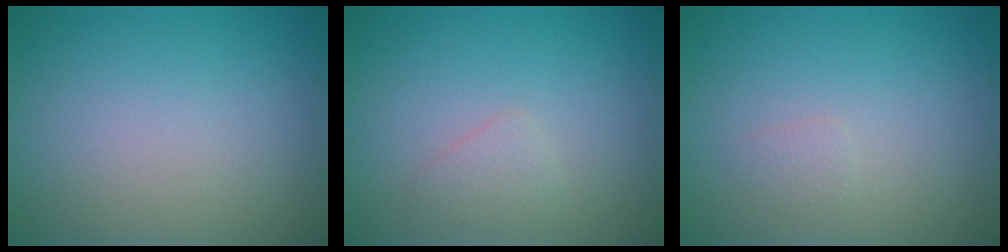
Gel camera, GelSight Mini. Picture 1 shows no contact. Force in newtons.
{"total": 1.1, "press": 1.1, "slide": 0.1}
{"total": 0.7, "press": 0.7, "slide": 0.1}